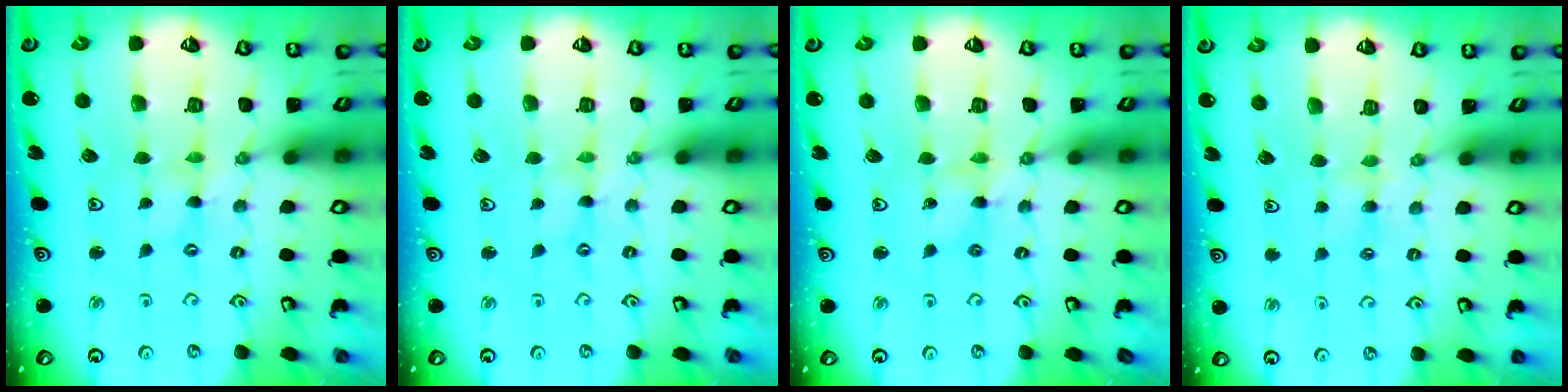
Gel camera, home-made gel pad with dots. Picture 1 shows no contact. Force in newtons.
{"total": 0.0}
{"total": 1.8, "press": 1.8, "slide": 0.2}
{"total": 2.5, "press": 2.5, "slide": 0.4}